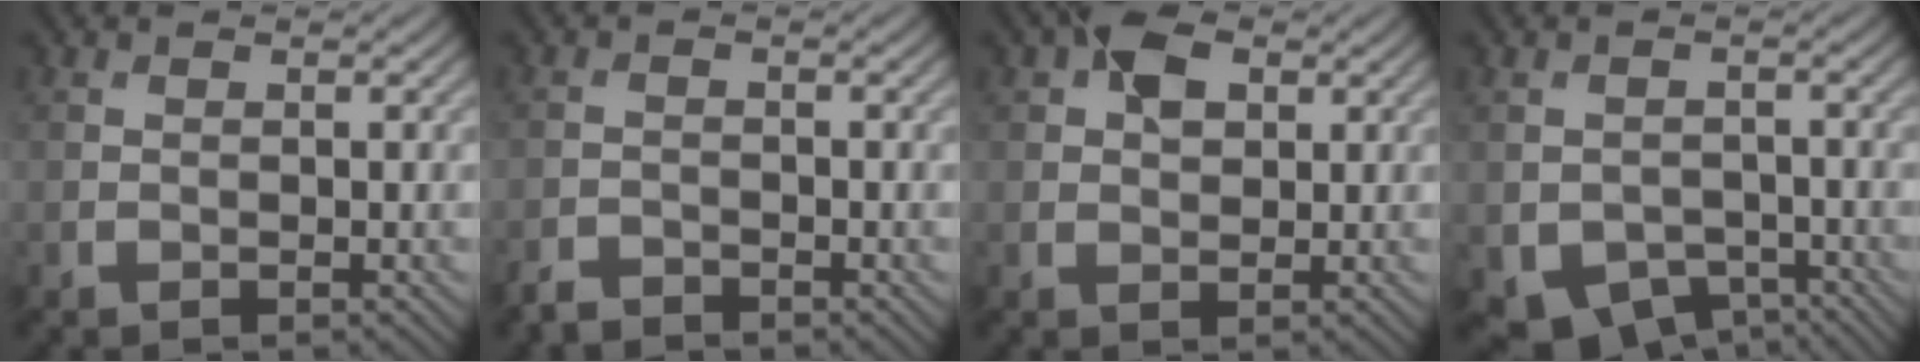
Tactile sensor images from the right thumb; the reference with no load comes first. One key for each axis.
{"total": 2.0, "fx": -1.9, "fy": 0.5, "fz": 0.4, "tx": -0.009, "ty": -0.004, "tz": -0.043}
{"total": 4.1, "fx": 1.6, "fy": 2.6, "fz": 2.8, "tx": -0.050, "ty": 0.009, "tz": 0.022}
{"total": 5.6, "fx": -3.4, "fy": 3.7, "fz": 2.5, "tx": -0.046, "ty": -0.023, "tz": -0.047}